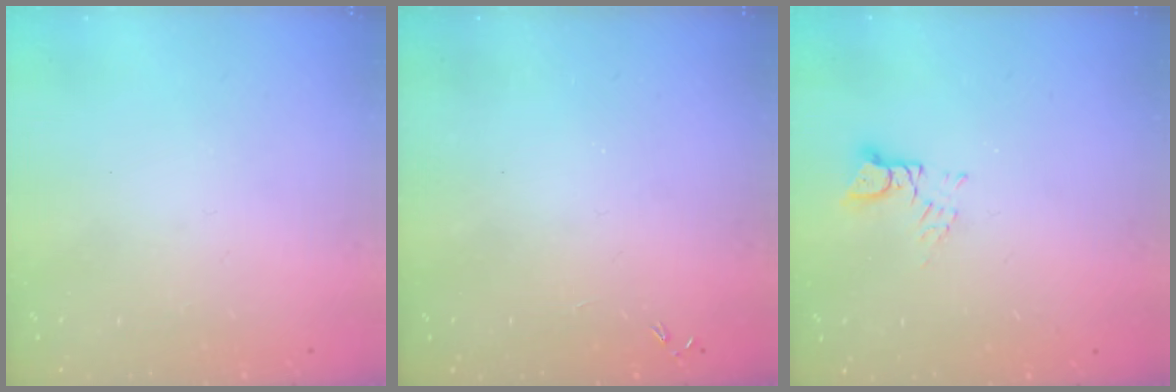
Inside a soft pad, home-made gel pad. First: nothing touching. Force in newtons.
{"total": 0.0}
{"total": 3.0, "press": 3.0, "slide": 0.4}